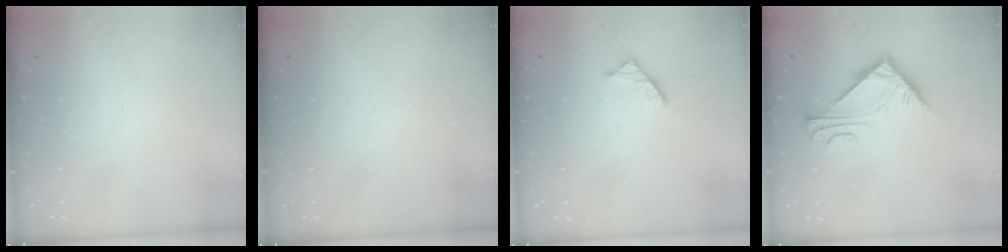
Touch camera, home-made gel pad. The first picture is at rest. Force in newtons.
{"total": 0.0}
{"total": 2.9, "press": 2.9, "slide": 0.4}
{"total": 7.1, "press": 7.1, "slide": 0.4}